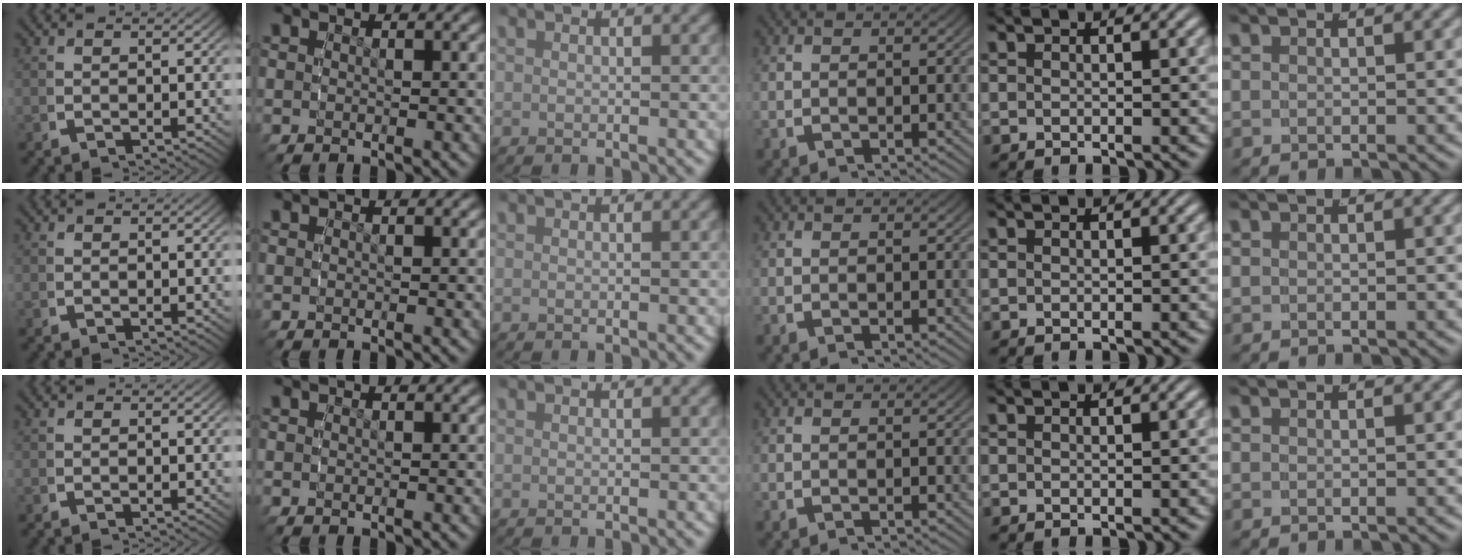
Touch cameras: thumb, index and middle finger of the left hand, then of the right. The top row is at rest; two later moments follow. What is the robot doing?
{"motion": "reach", "object": "pen bag"}